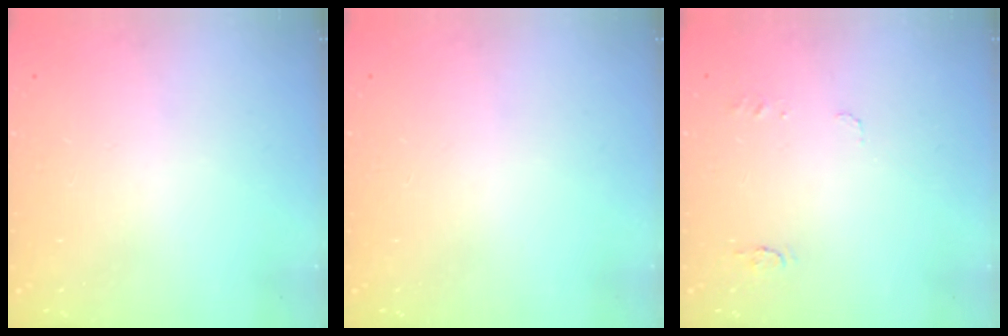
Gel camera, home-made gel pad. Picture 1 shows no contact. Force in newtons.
{"total": 0.0}
{"total": 5.2, "press": 5.1, "slide": 0.5}